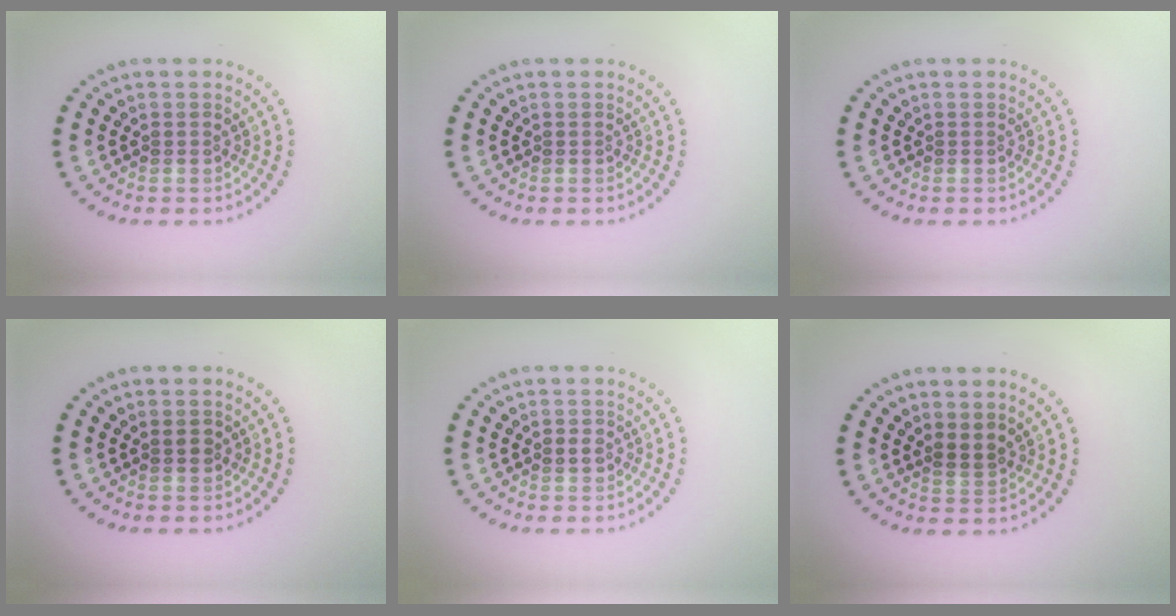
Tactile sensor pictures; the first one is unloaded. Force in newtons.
{"total": 0.0}
{"total": 0.0}
{"total": 0.9, "press": 0.8, "slide": 0.3}
{"total": 1.1, "press": 1.0, "slide": 0.3}
{"total": 1.7, "press": 1.4, "slide": 0.9}